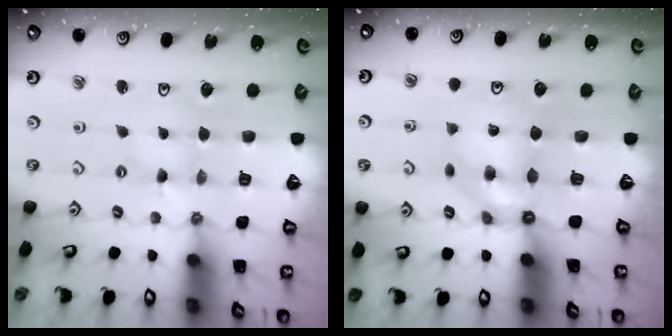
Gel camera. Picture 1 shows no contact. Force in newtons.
{"total": 6.6, "press": 6.6, "slide": 0.3}